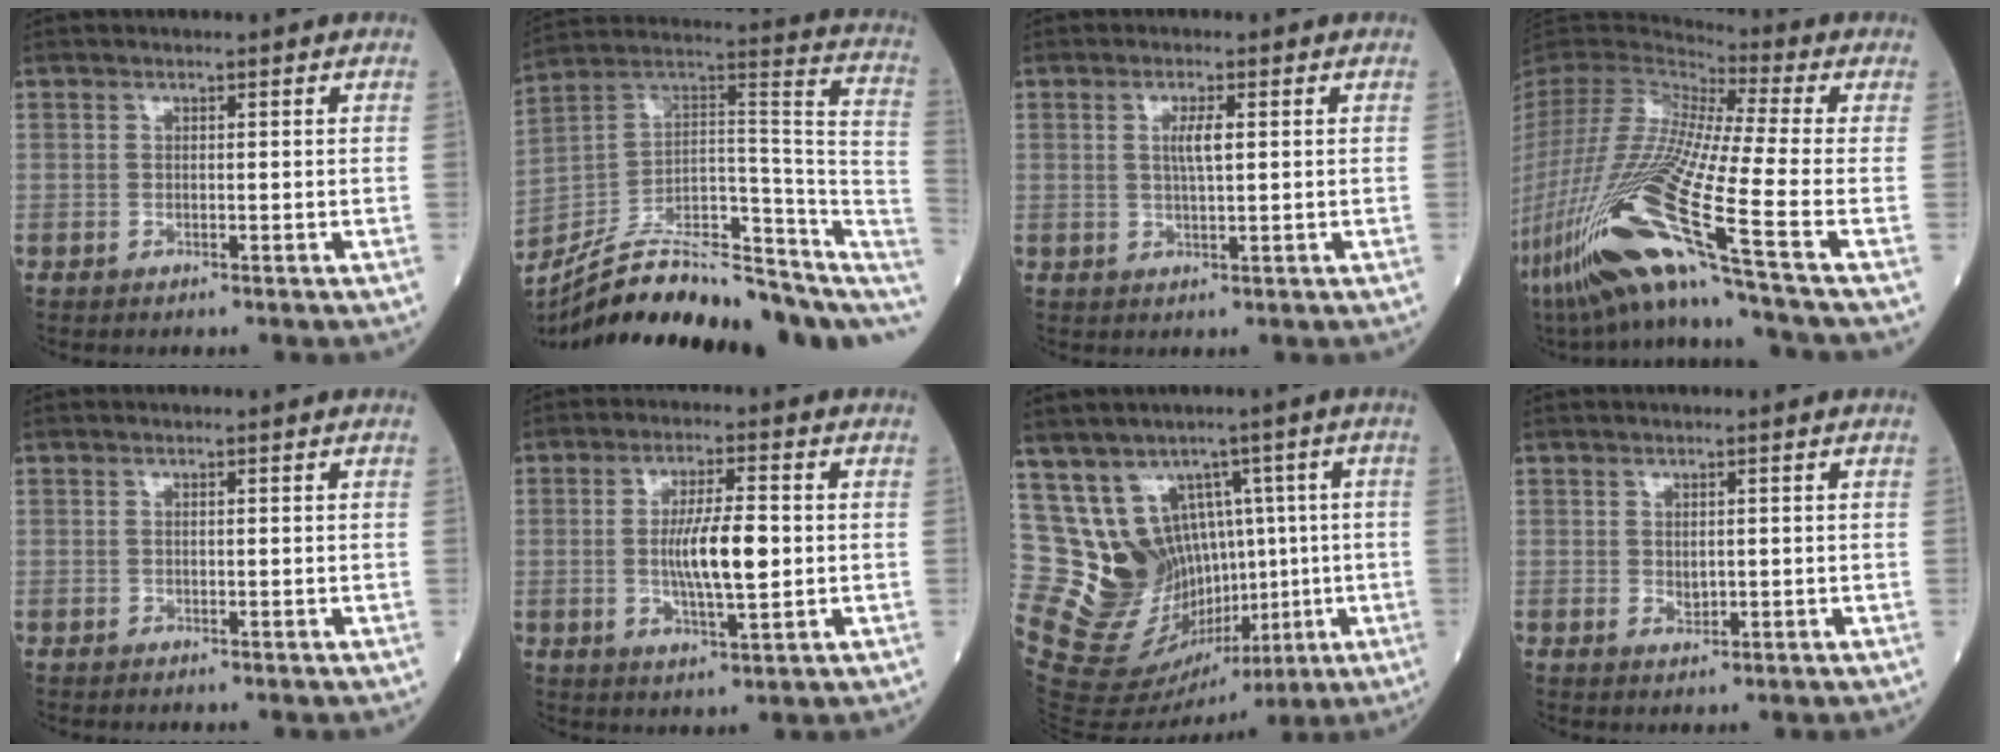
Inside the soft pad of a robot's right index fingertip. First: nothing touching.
{"total": 23.9, "force": [-18.3, 6.4, 14.0], "torque": [-0.181, 0.041, -0.286]}
{"total": 2.9, "force": [0.7, 0.3, 2.8], "torque": [-0.056, -0.002, 0.012]}
{"total": 26.8, "force": [-12.8, -0.8, 23.5], "torque": [-0.496, -0.070, -0.244]}
{"total": 0.0}
{"total": 8.4, "force": [-0.1, 1.6, 8.2], "torque": [-0.152, -0.001, -0.001]}
{"total": 15.7, "force": [2.5, 12.5, 9.1], "torque": [-0.175, 0.051, 0.094]}
{"total": 1.2, "force": [0.1, 0.5, 1.0], "torque": [-0.017, -0.005, 0.005]}